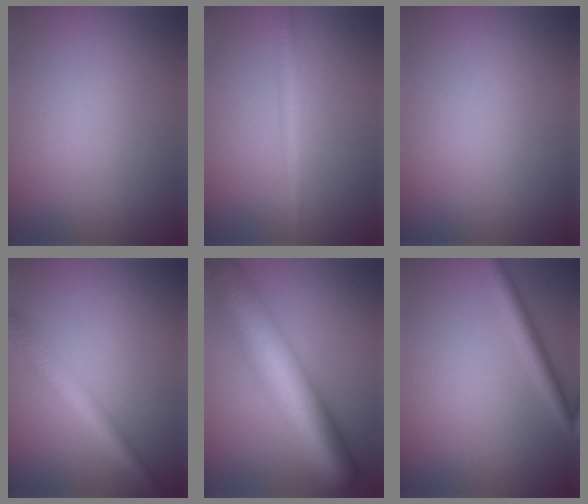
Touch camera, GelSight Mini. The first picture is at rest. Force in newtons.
{"total": 2.5, "press": 2.5, "slide": 0.0}
{"total": 0.0}
{"total": 3.5, "press": 3.5, "slide": 0.0}
{"total": 13.1, "press": 13.1, "slide": 0.4}
{"total": 2.5, "press": 2.5, "slide": 0.1}